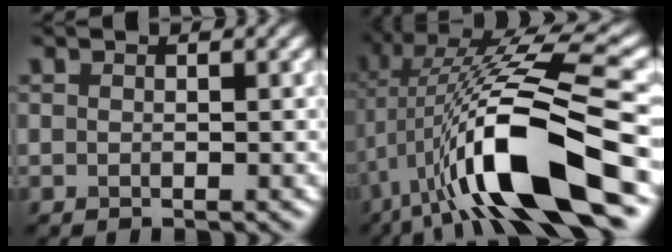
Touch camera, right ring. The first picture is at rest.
{"total": 13.2, "force": [-2.9, 3.6, 12.4], "torque": [-0.220, 0.009, -0.052]}